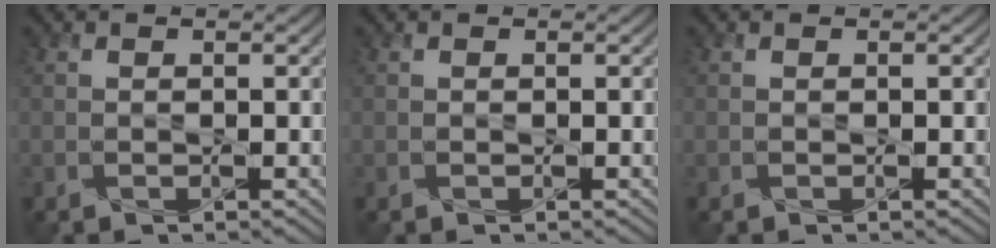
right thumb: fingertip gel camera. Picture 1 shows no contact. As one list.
[{"total": 0.0}, {"total": 0.0}]